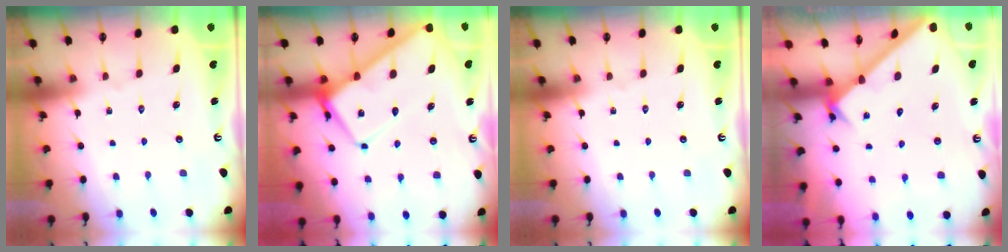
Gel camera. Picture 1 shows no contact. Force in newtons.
{"total": 11.1, "press": 11.0, "slide": 1.2}
{"total": 0.0}
{"total": 2.2, "press": 2.2, "slide": 0.2}